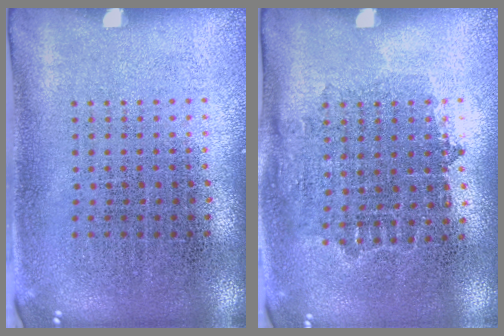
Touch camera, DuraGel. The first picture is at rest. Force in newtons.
{"total": 0.8, "press": 0.7, "slide": 0.3}